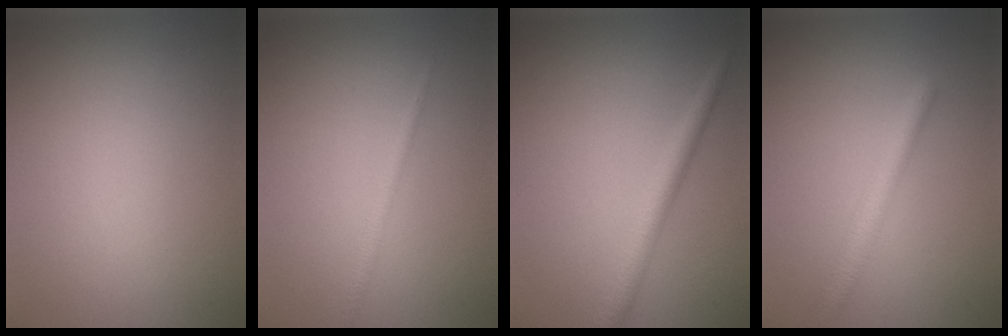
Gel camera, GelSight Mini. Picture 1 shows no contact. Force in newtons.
{"total": 1.1, "press": 1.1, "slide": 0.0}
{"total": 2.5, "press": 2.5, "slide": 0.1}
{"total": 2.7, "press": 2.7, "slide": 0.1}